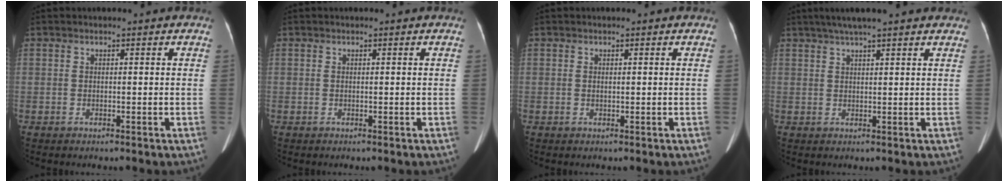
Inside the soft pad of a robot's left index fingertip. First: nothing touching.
{"total": 0.0}
{"total": 0.0}
{"total": 11.3, "force": [9.1, 1.4, 6.5], "torque": [-0.098, 0.041, 0.123]}